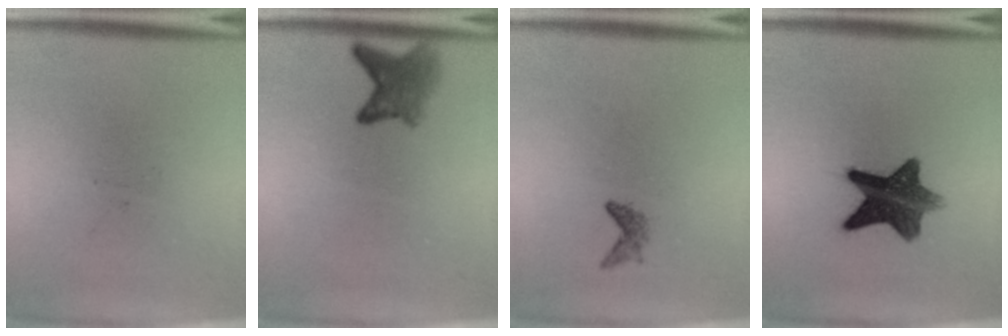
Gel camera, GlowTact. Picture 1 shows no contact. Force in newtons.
{"total": 3.7}
{"total": 1.1}
{"total": 10.5}